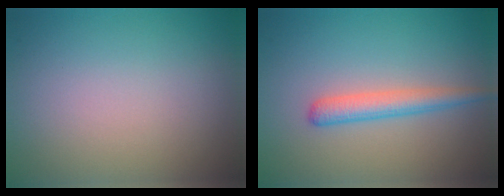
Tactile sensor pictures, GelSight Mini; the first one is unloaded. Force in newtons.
{"total": 2.5, "press": 2.5, "slide": 0.1}